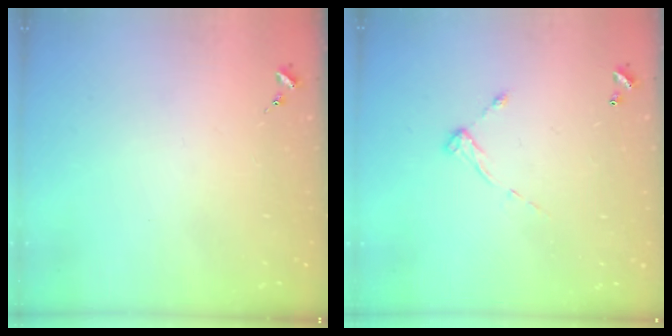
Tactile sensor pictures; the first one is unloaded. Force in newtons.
{"total": 6.9, "press": 6.9, "slide": 0.5}